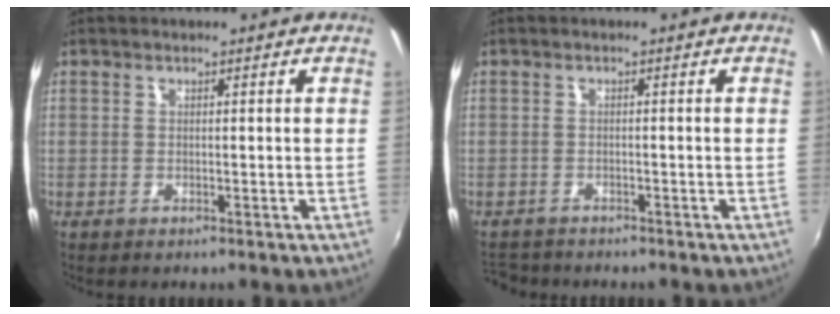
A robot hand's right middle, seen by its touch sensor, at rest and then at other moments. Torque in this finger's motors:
{"motor_torque": [-0.48, -0.13, -0.10, 0.00]}